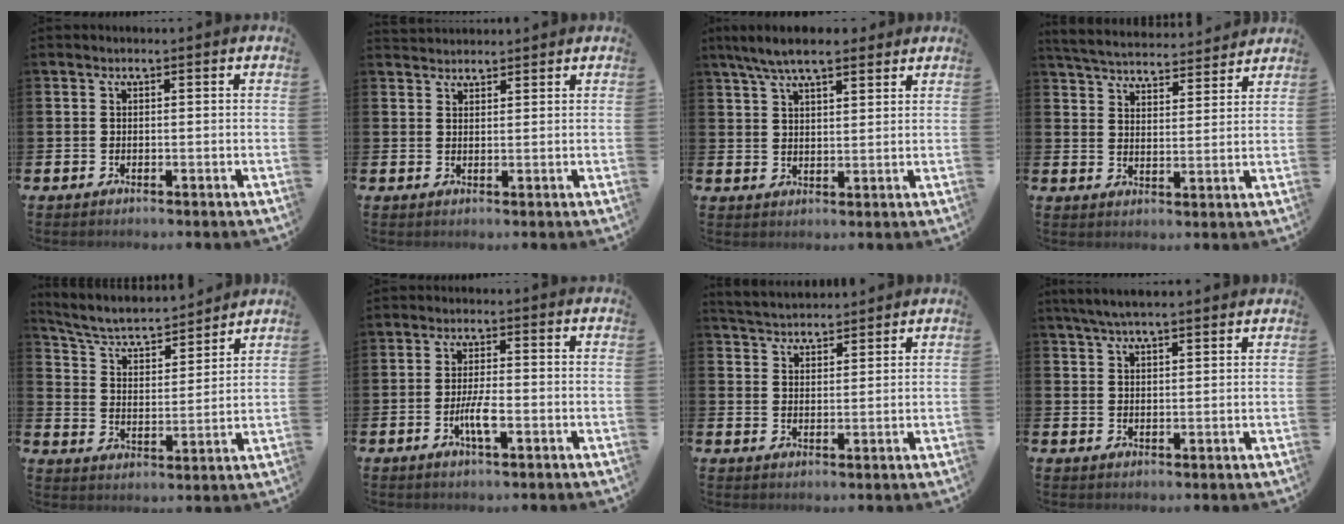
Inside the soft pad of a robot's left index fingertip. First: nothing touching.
{"total": 2.1, "force": [2.0, 0.5, -0.1], "torque": [-0.004, -0.003, 0.038]}
{"total": 6.6, "force": [5.7, 1.5, 2.8], "torque": [-0.078, -0.011, 0.107]}
{"total": 5.3, "force": [5.3, 0.8, 0.5], "torque": [-0.031, -0.038, 0.092]}
{"total": 5.6, "force": [5.1, 1.5, 1.8], "torque": [-0.070, -0.040, 0.082]}
{"total": 3.6, "force": [-1.2, 0.7, 3.3], "torque": [-0.072, 0.001, -0.023]}
{"total": 4.1, "force": [4.0, 0.6, -0.1], "torque": [-0.021, -0.017, 0.076]}
{"total": 4.5, "force": [4.1, 0.6, 1.8], "torque": [-0.046, -0.004, 0.076]}